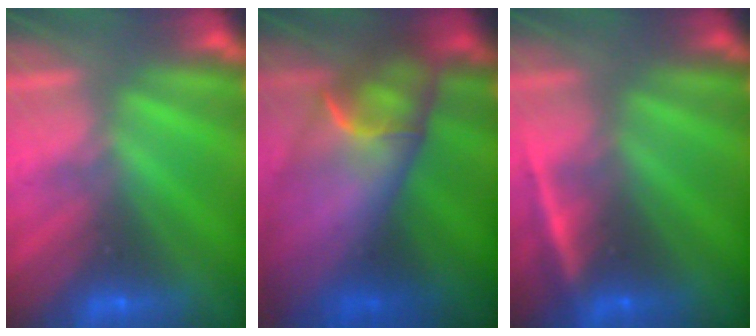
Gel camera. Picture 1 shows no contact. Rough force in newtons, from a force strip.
{"total": 9.8}
{"total": 4.5}